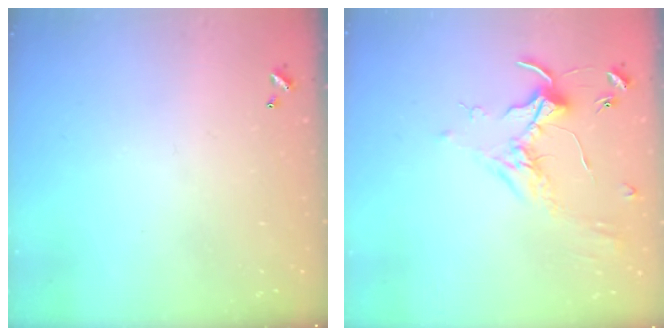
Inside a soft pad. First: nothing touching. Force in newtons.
{"total": 1.7, "press": 1.7, "slide": 0.4}